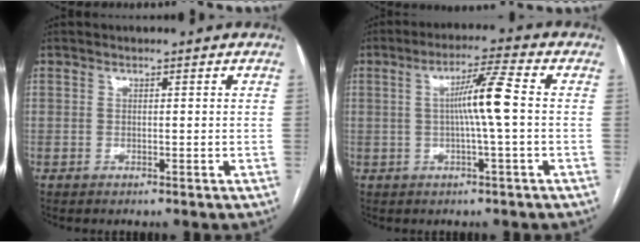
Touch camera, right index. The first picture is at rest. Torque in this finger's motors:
{"motor_torque": [0.79, -0.05, 0.41, 0.14]}